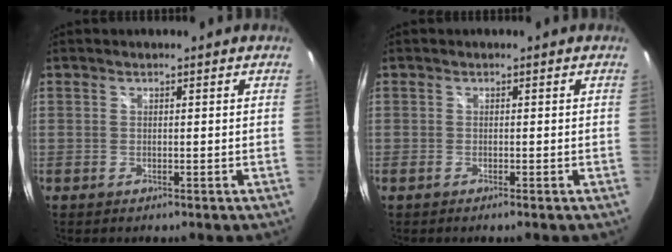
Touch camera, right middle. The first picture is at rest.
{"total": 0.7, "force": [-0.6, -0.2, 0.4], "torque": [-0.006, -0.001, -0.012]}